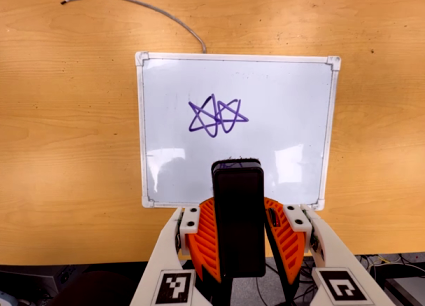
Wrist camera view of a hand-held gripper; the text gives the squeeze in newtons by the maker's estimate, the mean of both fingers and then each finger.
{"total": 6.2, "left": 5.2, "right": 7.2}